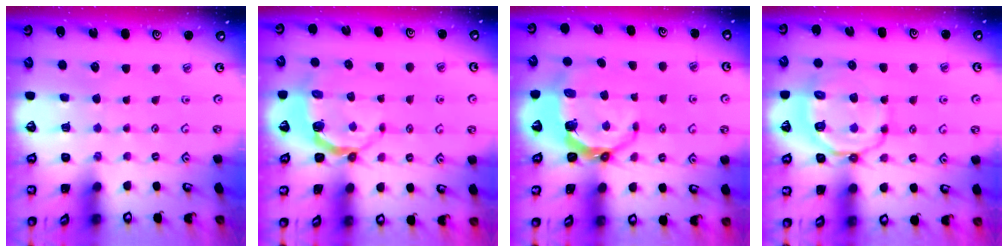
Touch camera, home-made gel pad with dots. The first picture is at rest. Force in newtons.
{"total": 4.9, "press": 4.0, "slide": 2.8}
{"total": 7.0, "press": 5.5, "slide": 4.3}
{"total": 9.0, "press": 8.8, "slide": 2.1}